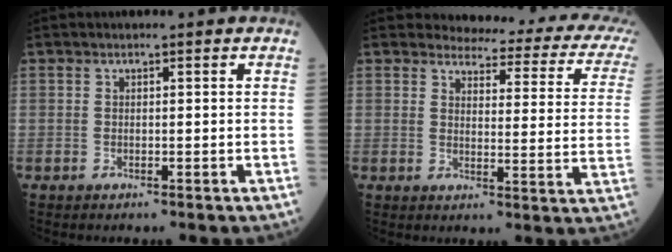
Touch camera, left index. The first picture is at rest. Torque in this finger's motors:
{"motor_torque": [0.43, -1.71, -0.04, -0.02]}